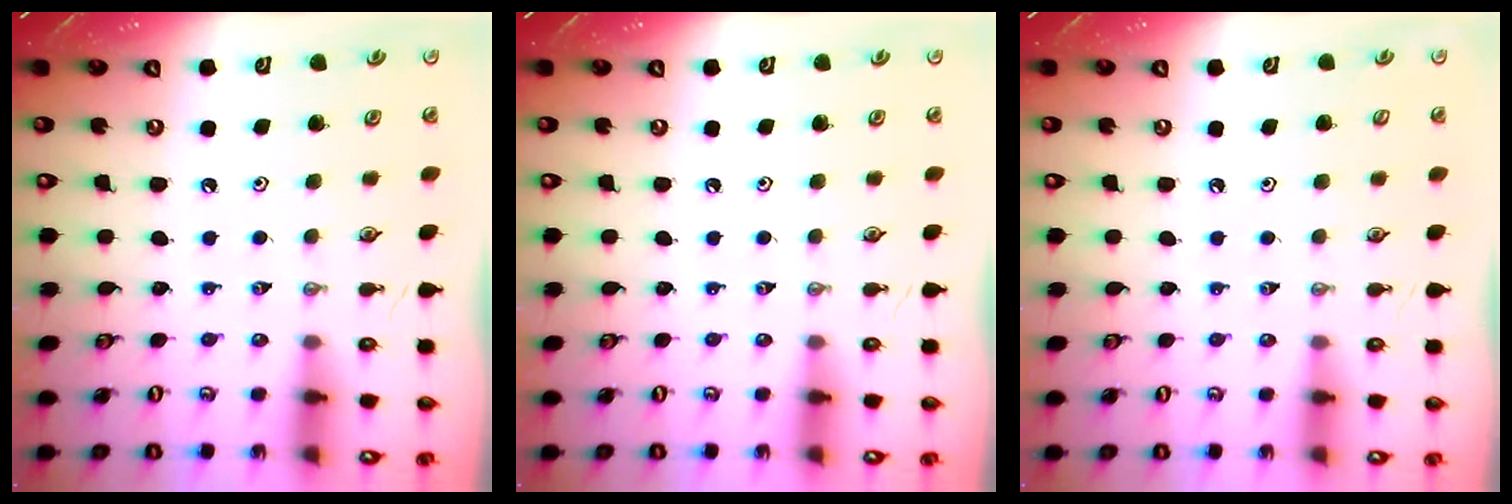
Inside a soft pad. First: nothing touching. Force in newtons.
{"total": 0.0}
{"total": 1.0, "press": 0.2, "slide": 1.0}